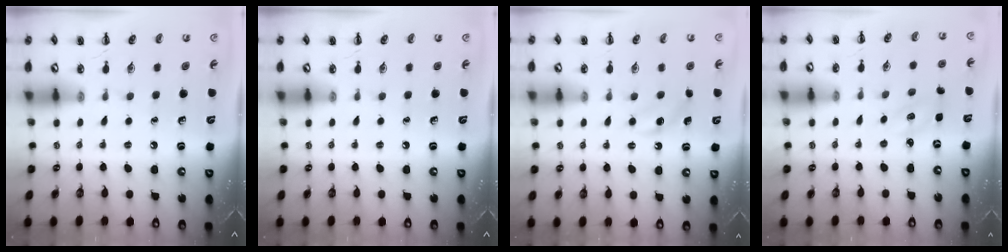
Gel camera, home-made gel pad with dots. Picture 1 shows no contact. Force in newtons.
{"total": 0.0}
{"total": 3.9, "press": 3.8, "slide": 1.0}
{"total": 2.1, "press": 2.0, "slide": 0.6}